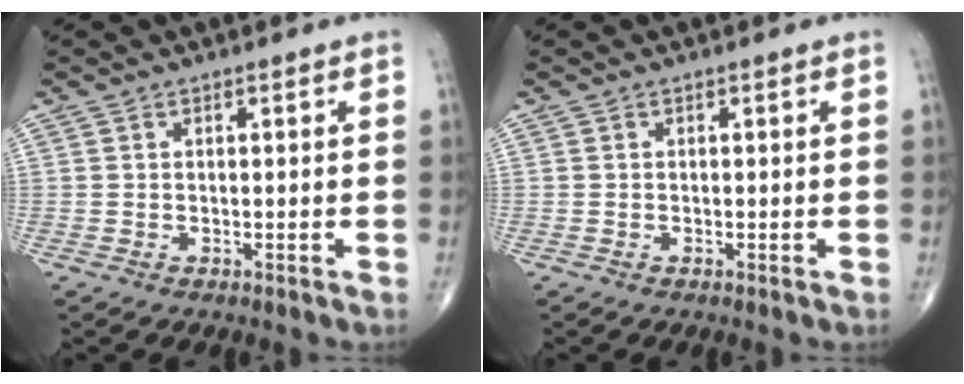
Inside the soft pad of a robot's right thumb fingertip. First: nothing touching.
{"total": 0.0}